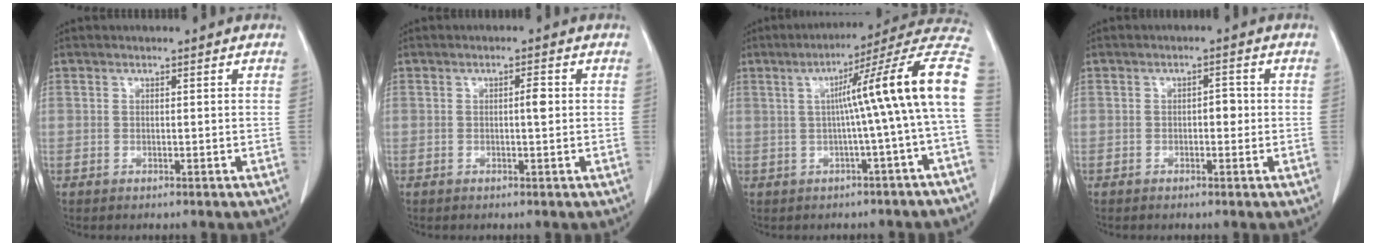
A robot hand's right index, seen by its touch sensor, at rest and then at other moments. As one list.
[{"total": 1.7, "force": [0.1, 0.3, 1.7], "torque": [-0.029, 0.003, 0.002]}, {"total": 15.6, "force": [0.7, -1.3, 15.6], "torque": [-0.198, 0.036, 0.001]}, {"total": 1.9, "force": [-0.2, 1.0, 1.6], "torque": [-0.019, 0.005, -0.003]}]